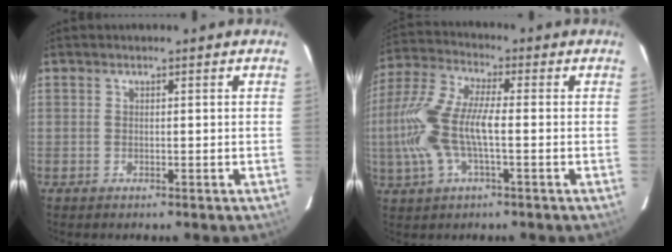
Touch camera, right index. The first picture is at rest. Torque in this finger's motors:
{"motor_torque": [0.94, -0.33, 0.90, 0.21]}